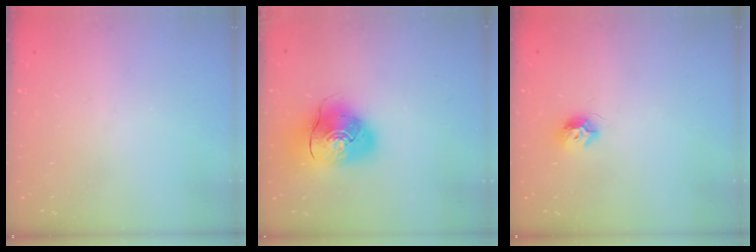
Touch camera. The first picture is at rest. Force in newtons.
{"total": 13.0, "press": 12.8, "slide": 2.4}
{"total": 7.6, "press": 7.6, "slide": 0.2}